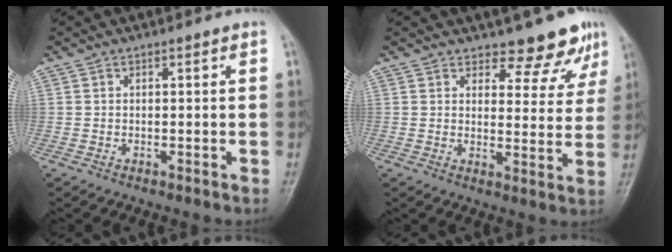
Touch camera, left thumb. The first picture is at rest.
{"total": 8.0, "force": [6.7, 3.3, 2.7], "torque": [0.002, -0.050, 0.079]}